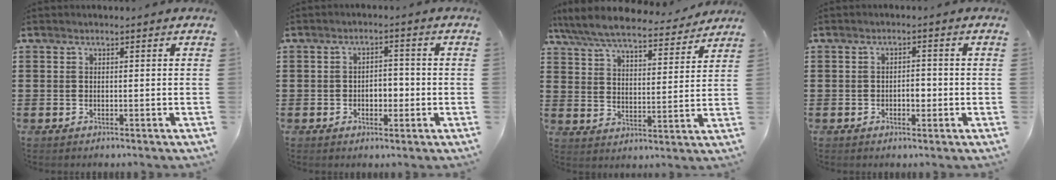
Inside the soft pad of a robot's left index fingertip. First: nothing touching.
{"total": 3.1, "force": [-0.9, 2.0, 2.2], "torque": [-0.039, 0.002, -0.022]}
{"total": 7.8, "force": [7.2, 0.9, 2.9], "torque": [-0.088, -0.041, 0.127]}
{"total": 2.4, "force": [-0.5, 1.3, 1.9], "torque": [-0.040, 0.004, -0.012]}